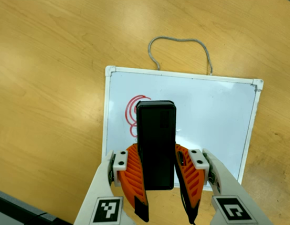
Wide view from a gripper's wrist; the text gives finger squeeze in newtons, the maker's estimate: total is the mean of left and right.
{"total": 9.2, "left": 7.4, "right": 10.9}